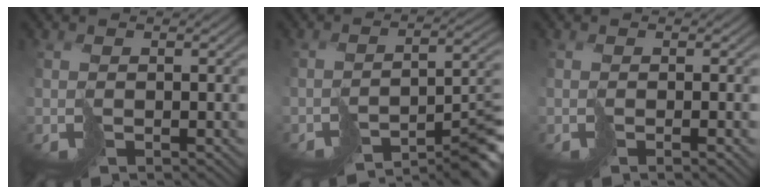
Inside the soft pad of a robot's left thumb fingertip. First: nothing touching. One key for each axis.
{"total": 8.7, "fx": -6.6, "fy": 2.0, "fz": 5.4, "tx": -0.072, "ty": -0.002, "tz": -0.103}
{"total": 2.1, "fx": -0.5, "fy": 0.3, "fz": 2.0, "tx": -0.031, "ty": -0.003, "tz": -0.011}